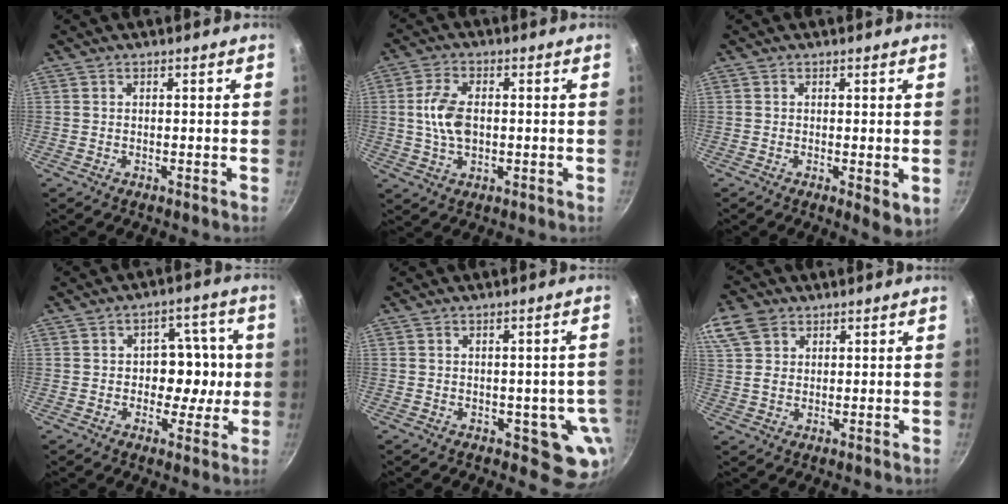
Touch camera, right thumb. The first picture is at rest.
{"total": 7.7, "force": [0.2, 4.6, 6.2], "torque": [-0.119, 0.010, 0.001]}
{"total": 3.5, "force": [-0.1, 1.5, 3.2], "torque": [-0.046, -0.012, -0.001]}
{"total": 9.2, "force": [-0.4, 7.1, 5.8], "torque": [-0.023, 0.013, -0.010]}
{"total": 7.4, "force": [-1.2, 4.5, 5.7], "torque": [-0.028, 0.003, -0.011]}
{"total": 9.5, "force": [4.7, 6.8, 4.6], "torque": [-0.090, 0.006, 0.089]}